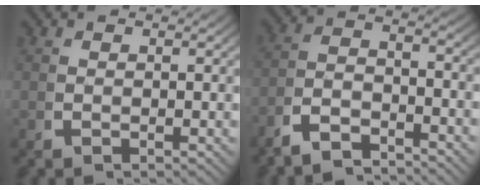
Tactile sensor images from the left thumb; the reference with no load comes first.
{"total": 4.6, "force": [-2.9, 2.1, 2.9], "torque": [-0.048, -0.014, -0.055]}